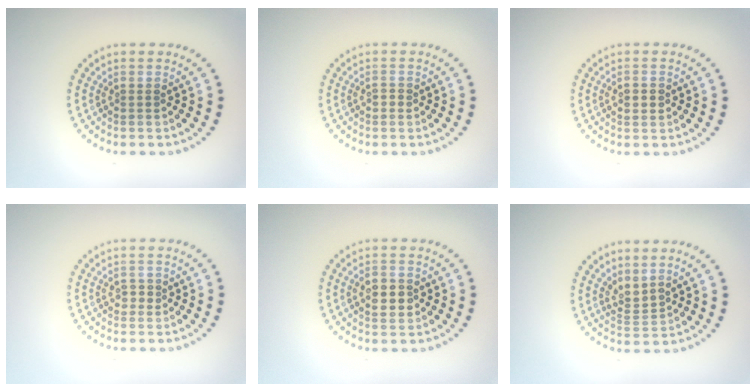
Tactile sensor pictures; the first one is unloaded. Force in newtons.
{"total": 0.8, "press": 0.8, "slide": 0.1}
{"total": 2.1, "press": 2.1, "slide": 0.1}
{"total": 1.2, "press": 1.1, "slide": 0.3}
{"total": 2.8, "press": 2.8, "slide": 0.1}
{"total": 2.2, "press": 1.4, "slide": 1.6}